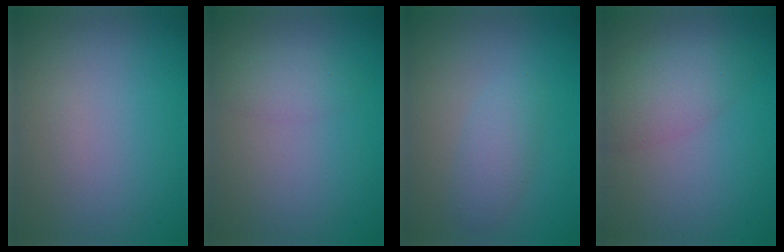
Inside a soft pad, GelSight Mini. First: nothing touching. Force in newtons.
{"total": 1.7, "press": 1.7, "slide": 0.0}
{"total": 2.2, "press": 2.2, "slide": 0.1}
{"total": 3.4, "press": 3.4, "slide": 0.0}